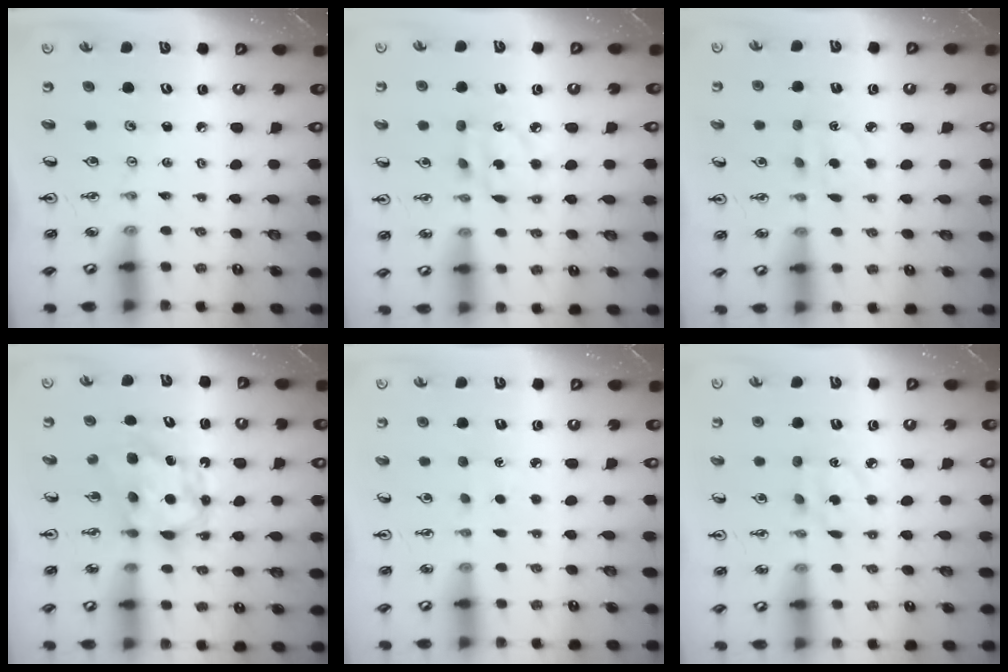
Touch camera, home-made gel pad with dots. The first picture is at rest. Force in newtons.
{"total": 7.3, "press": 7.3, "slide": 0.1}
{"total": 3.0, "press": 2.9, "slide": 0.8}
{"total": 6.6, "press": 6.5, "slide": 0.4}
{"total": 2.4, "press": 2.4, "slide": 0.3}
{"total": 4.0, "press": 4.0, "slide": 0.3}